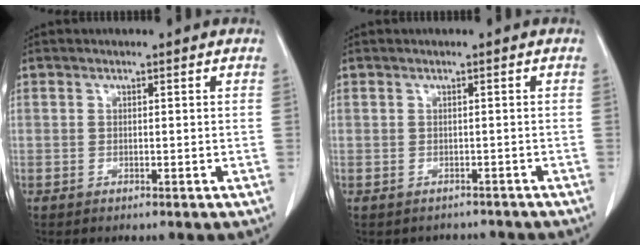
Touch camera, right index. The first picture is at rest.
{"total": 2.8, "force": [-2.4, 1.3, -0.3], "torque": [0.000, 0.008, -0.034]}